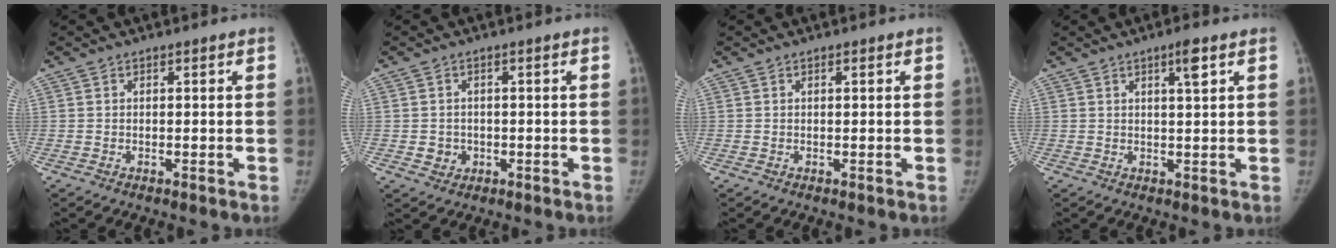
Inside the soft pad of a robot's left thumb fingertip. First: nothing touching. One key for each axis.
{"total": 2.6, "fx": -0.5, "fy": 2.5, "fz": 0.7, "tx": 0.000, "ty": 0.005, "tz": -0.002}
{"total": 0.0}
{"total": 3.4, "fx": 1.7, "fy": 0.3, "fz": 2.9, "tx": -0.046, "ty": -0.007, "tz": 0.028}